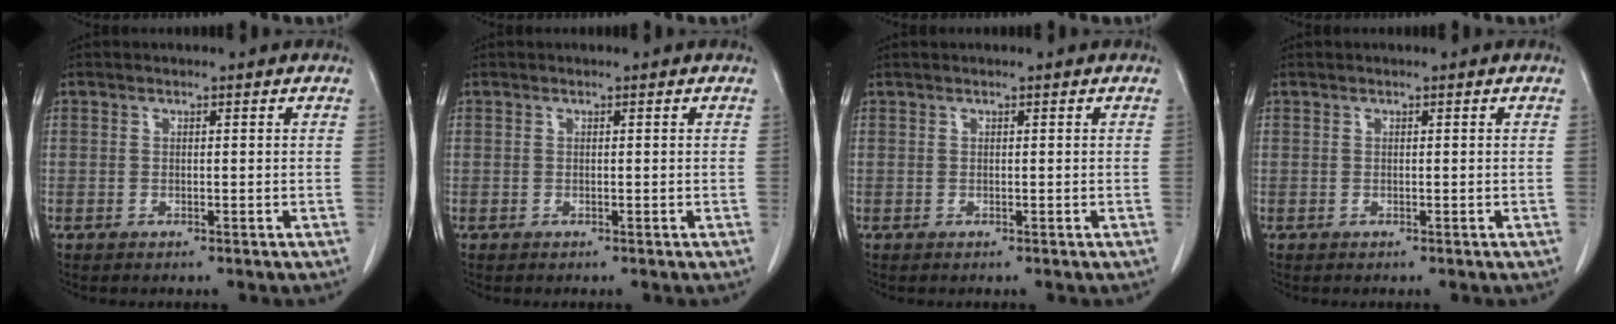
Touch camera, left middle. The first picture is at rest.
{"total": 0.0}
{"total": 0.0}
{"total": 0.0}